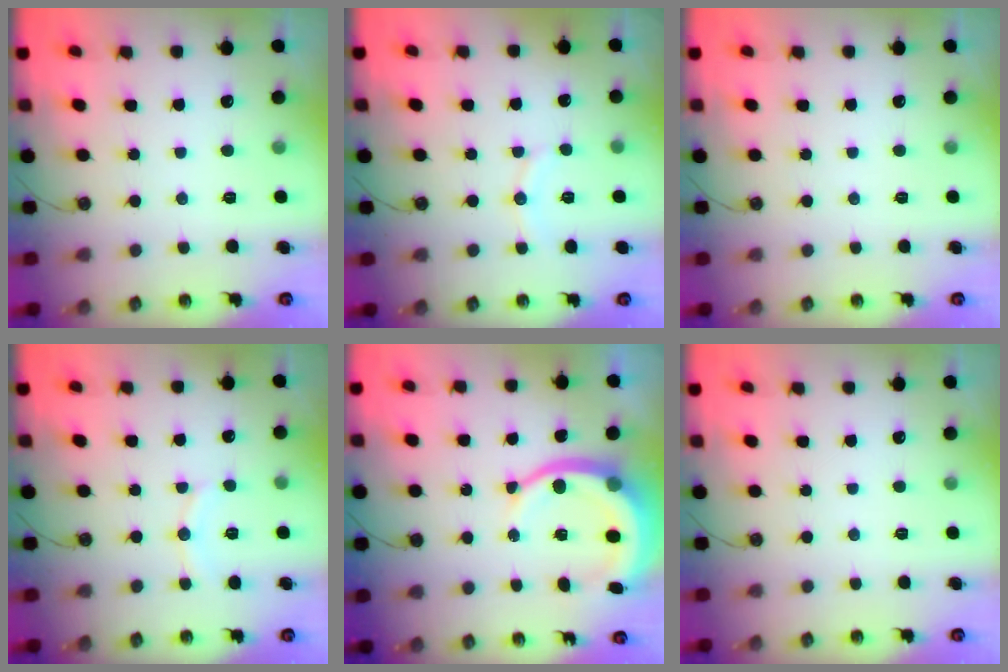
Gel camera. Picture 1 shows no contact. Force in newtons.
{"total": 6.3, "press": 6.2, "slide": 0.6}
{"total": 0.0}
{"total": 7.4, "press": 7.4, "slide": 0.7}
{"total": 10.8, "press": 10.7, "slide": 1.7}
{"total": 0.0}